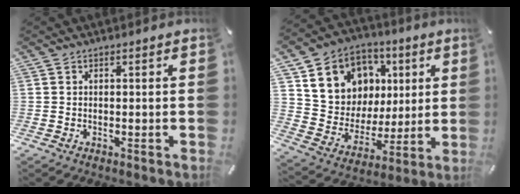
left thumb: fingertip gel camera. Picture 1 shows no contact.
{"total": 14.3, "force": [5.8, 12.6, 3.8], "torque": [-0.062, -0.038, 0.120]}